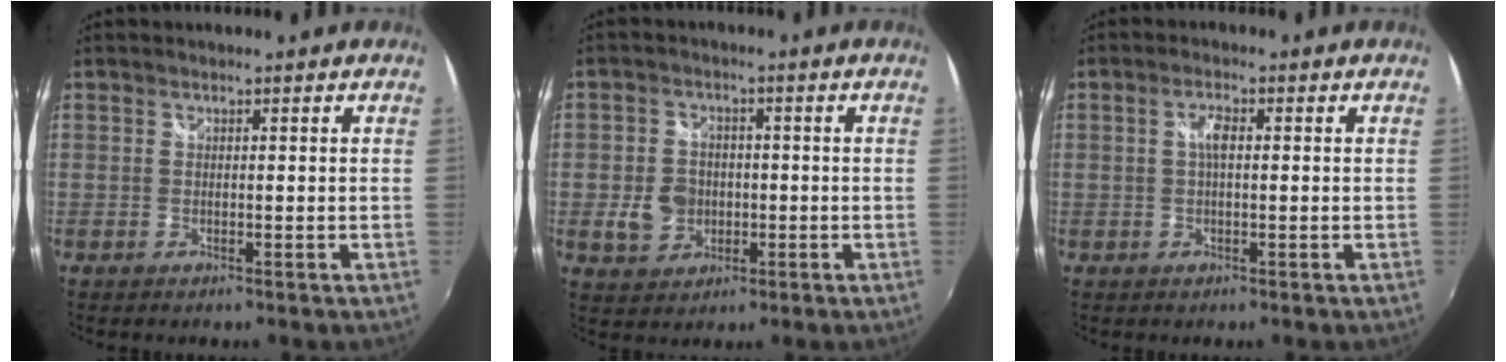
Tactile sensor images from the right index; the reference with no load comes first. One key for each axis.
{"total": 6.4, "fx": -1.1, "fy": 5.3, "fz": 3.4, "tx": -0.078, "ty": 0.005, "tz": -0.016}
{"total": 2.4, "fx": 0.2, "fy": 0.9, "fz": 2.3, "tx": -0.043, "ty": 0.006, "tz": 0.002}